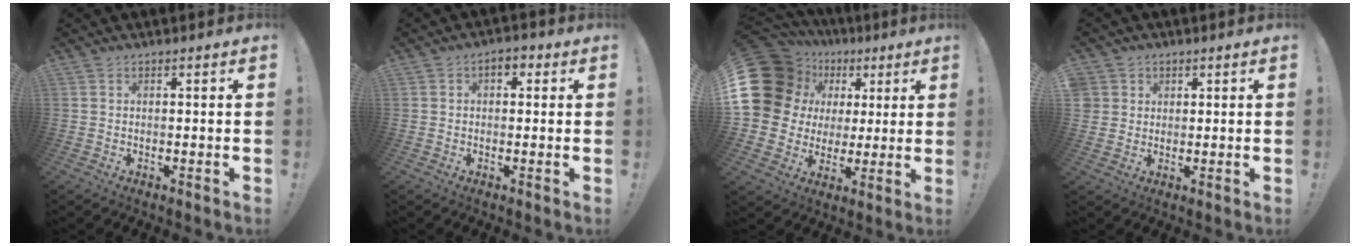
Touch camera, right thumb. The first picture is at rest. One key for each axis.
{"total": 3.3, "fx": 0.3, "fy": 2.2, "fz": 2.4, "tx": -0.031, "ty": 0.008, "tz": 0.003}
{"total": 19.3, "fx": 5.4, "fy": 15.8, "fz": 9.7, "tx": -0.176, "ty": -0.024, "tz": 0.128}
{"total": 3.6, "fx": 1.4, "fy": 3.3, "fz": 0.3, "tx": -0.004, "ty": -0.005, "tz": 0.028}